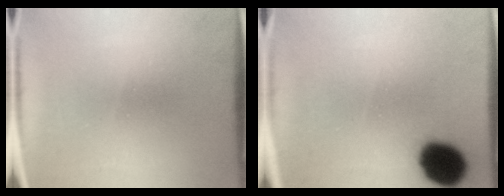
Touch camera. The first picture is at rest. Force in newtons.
{"total": 13.0}